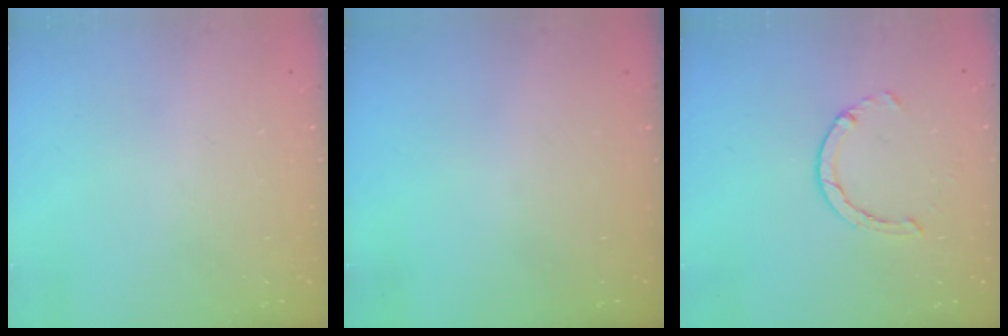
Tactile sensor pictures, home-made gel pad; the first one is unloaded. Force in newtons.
{"total": 0.0}
{"total": 2.9, "press": 2.9, "slide": 0.4}